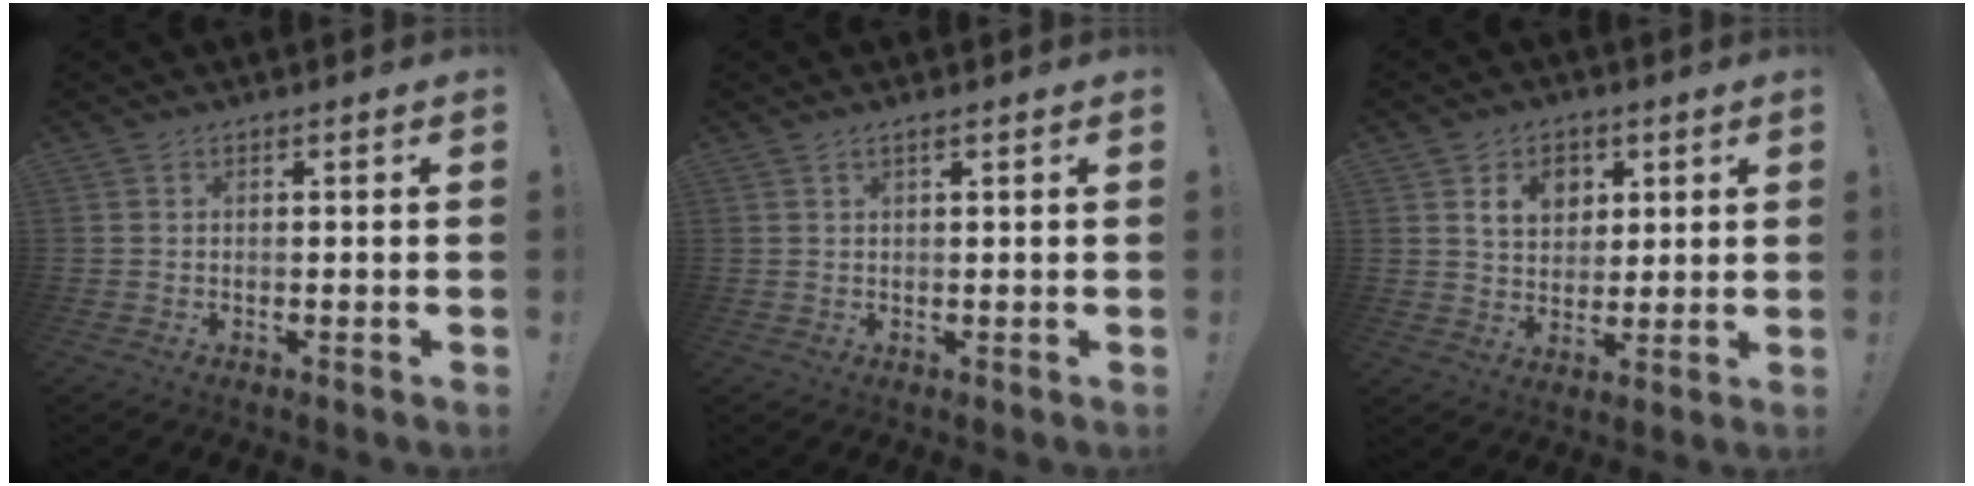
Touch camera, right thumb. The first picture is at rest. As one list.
[{"total": 1.2, "force": [0.7, 0.0, 1.0], "torque": [-0.026, 0.002, 0.013]}, {"total": 9.7, "force": [4.6, 7.4, 4.2], "torque": [-0.063, -0.017, 0.087]}]